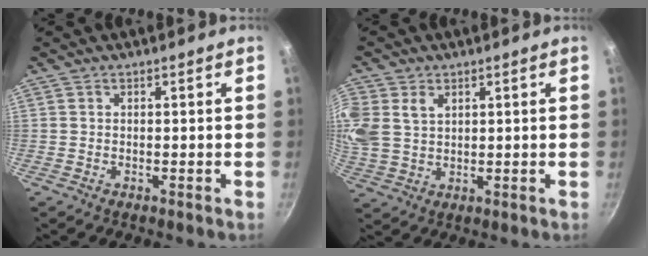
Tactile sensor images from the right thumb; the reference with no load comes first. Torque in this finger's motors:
{"motor_torque": [0.92, 0.98, 0.82, 0.50, 0.45]}